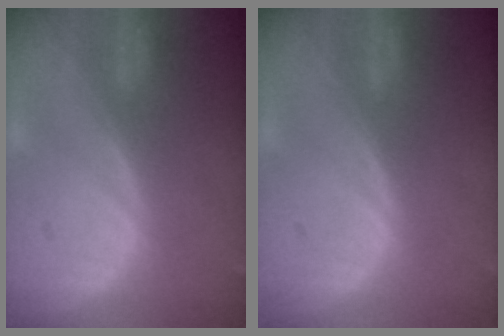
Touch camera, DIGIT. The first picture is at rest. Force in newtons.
{"total": 0.0}